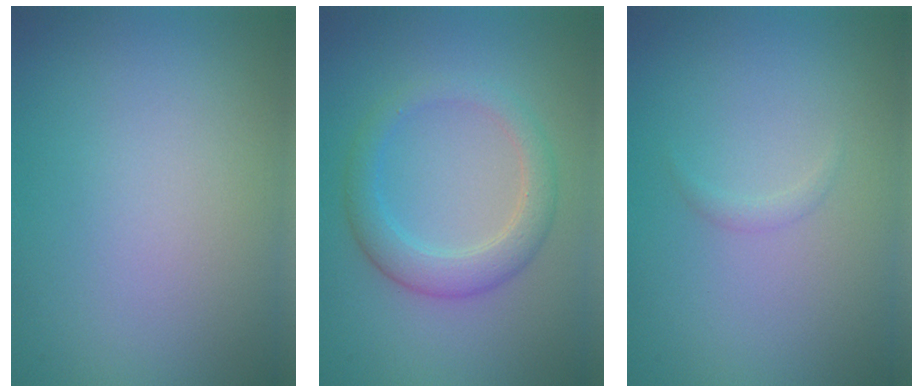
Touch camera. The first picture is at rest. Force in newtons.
{"total": 3.5, "press": 3.4, "slide": 0.3}
{"total": 0.6, "press": 0.6, "slide": 0.0}